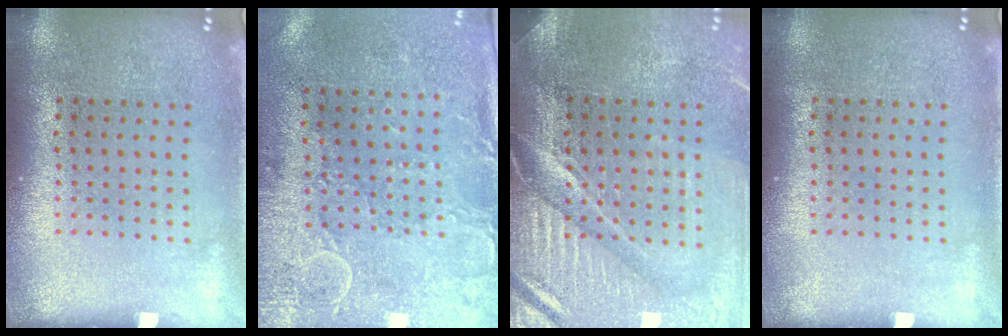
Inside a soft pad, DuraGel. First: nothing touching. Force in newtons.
{"total": 3.0, "press": 2.4, "slide": 1.7}
{"total": 4.0, "press": 3.8, "slide": 1.5}
{"total": 0.0}